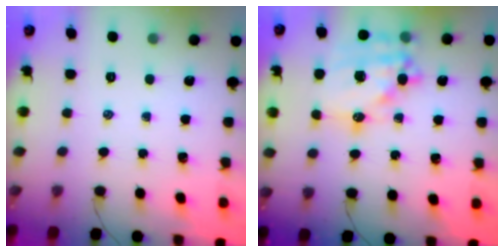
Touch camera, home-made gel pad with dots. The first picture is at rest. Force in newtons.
{"total": 19.5, "press": 19.1, "slide": 3.9}